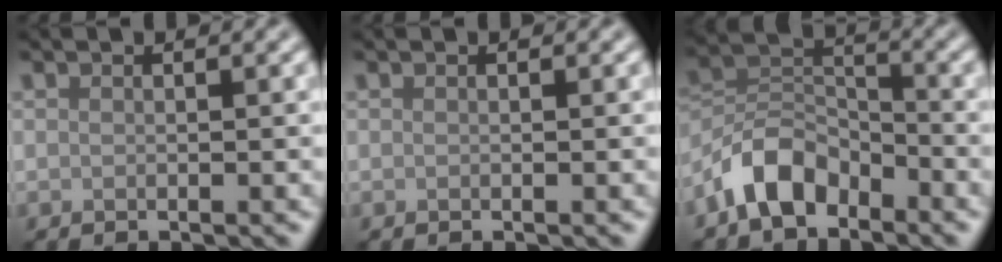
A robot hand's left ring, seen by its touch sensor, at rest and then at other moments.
{"total": 0.0}
{"total": 5.4, "force": [-3.8, 2.9, 2.5], "torque": [-0.043, 0.011, -0.084]}